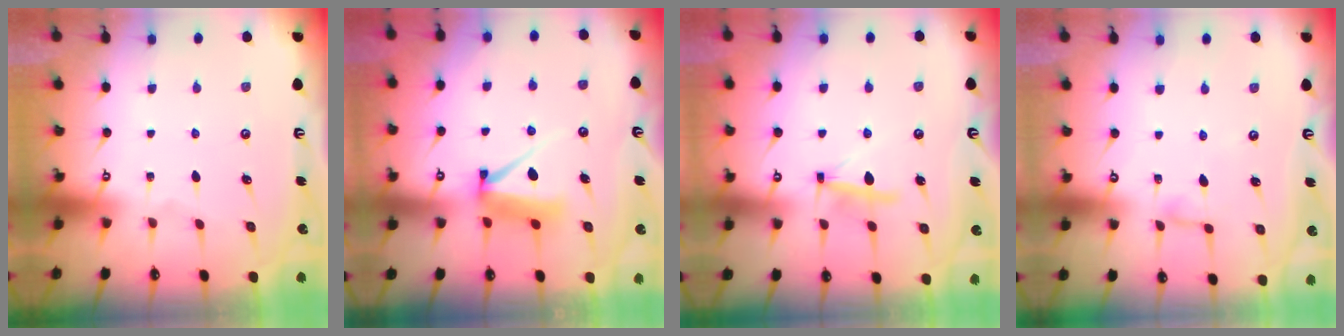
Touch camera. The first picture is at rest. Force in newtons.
{"total": 8.0, "press": 7.9, "slide": 0.7}
{"total": 7.4, "press": 7.3, "slide": 1.0}
{"total": 3.6, "press": 3.6, "slide": 0.3}